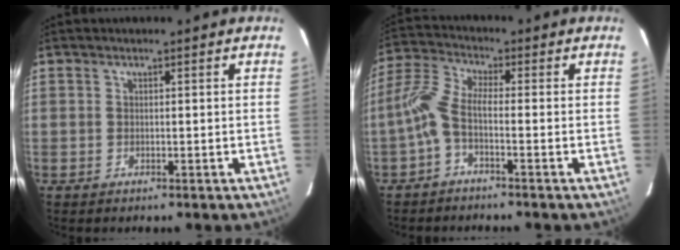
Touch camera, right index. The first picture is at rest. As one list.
[{"total": 5.2, "force": [-2.1, 1.2, 4.7], "torque": [-0.117, 0.016, -0.047]}]